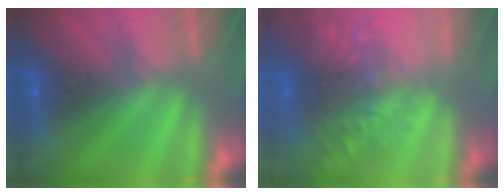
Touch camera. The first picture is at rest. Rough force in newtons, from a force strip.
{"total": 6.4}